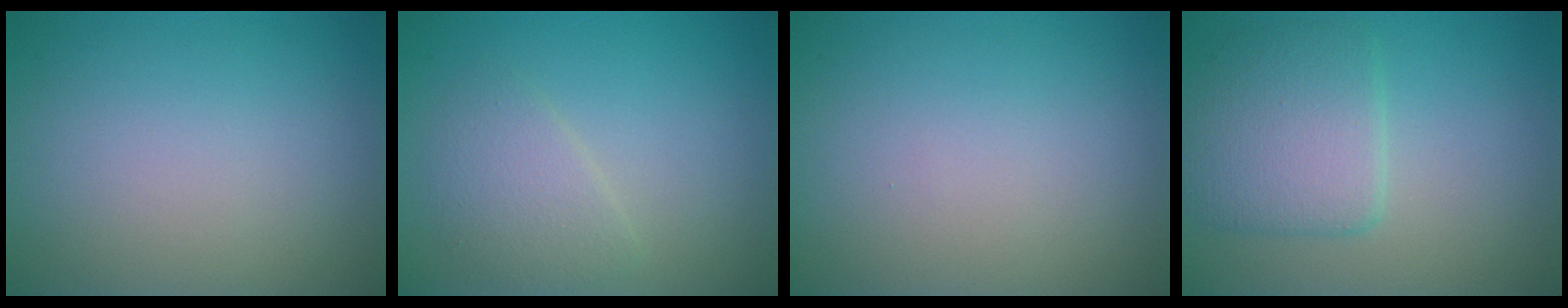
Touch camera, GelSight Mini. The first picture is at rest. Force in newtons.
{"total": 2.5, "press": 2.5, "slide": 0.1}
{"total": 0.0}
{"total": 4.6, "press": 4.6, "slide": 0.4}